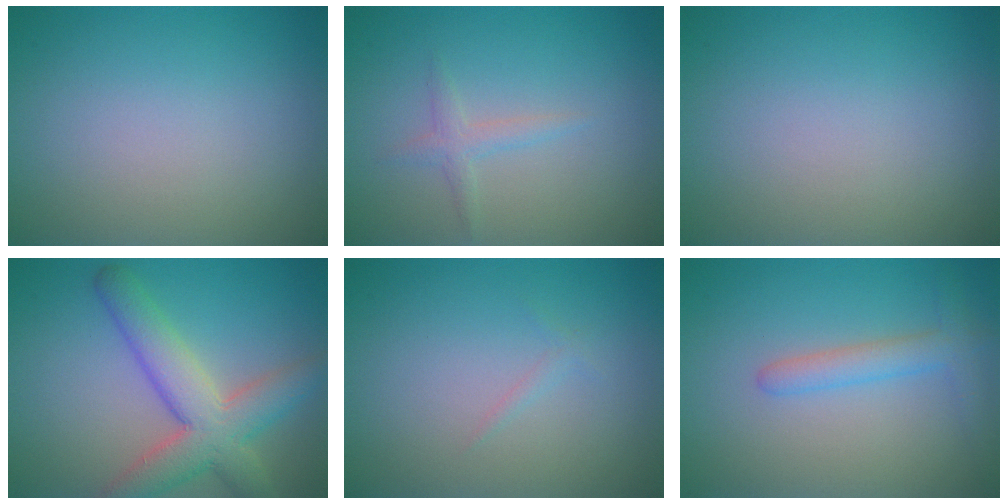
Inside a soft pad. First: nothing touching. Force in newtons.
{"total": 1.3, "press": 1.3, "slide": 0.1}
{"total": 0.0}
{"total": 6.7, "press": 6.7, "slide": 0.4}
{"total": 0.5, "press": 0.5, "slide": 0.1}
{"total": 2.5, "press": 2.5, "slide": 0.2}